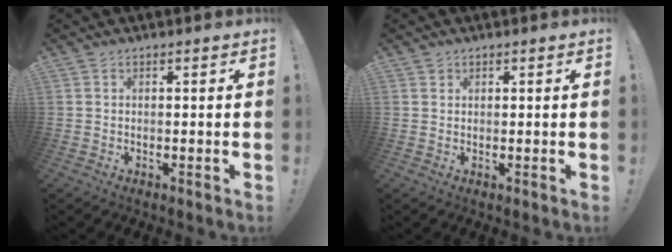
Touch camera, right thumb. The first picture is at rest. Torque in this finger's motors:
{"motor_torque": [-0.06, 0.18, 0.14, -0.05, 0.01]}